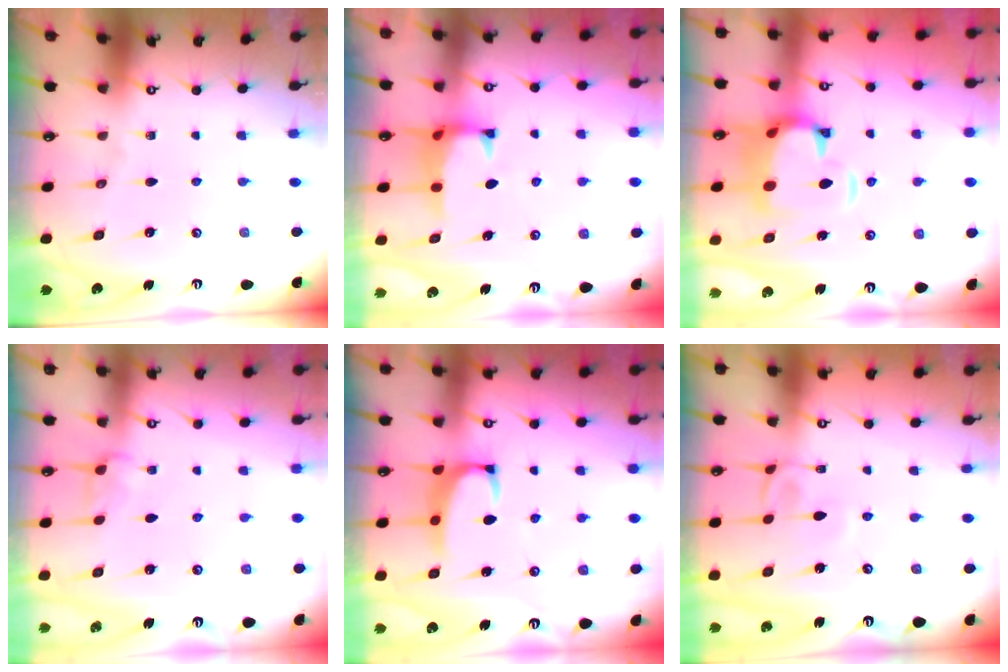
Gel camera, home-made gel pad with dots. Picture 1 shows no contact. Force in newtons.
{"total": 1.0, "press": 0.7, "slide": 0.8}
{"total": 7.5, "press": 7.2, "slide": 1.9}
{"total": 2.1, "press": 2.0, "slide": 0.6}
{"total": 2.6, "press": 2.5, "slide": 0.8}
{"total": 2.0, "press": 2.0, "slide": 0.2}